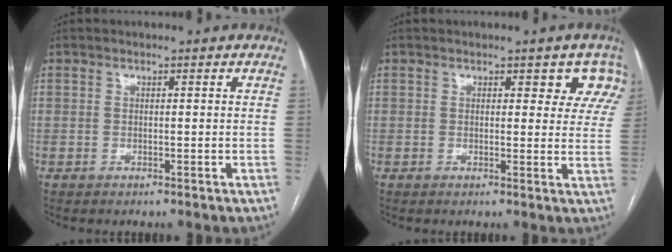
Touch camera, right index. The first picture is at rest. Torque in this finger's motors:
{"motor_torque": [0.14, 0.13, 0.06, 0.01]}